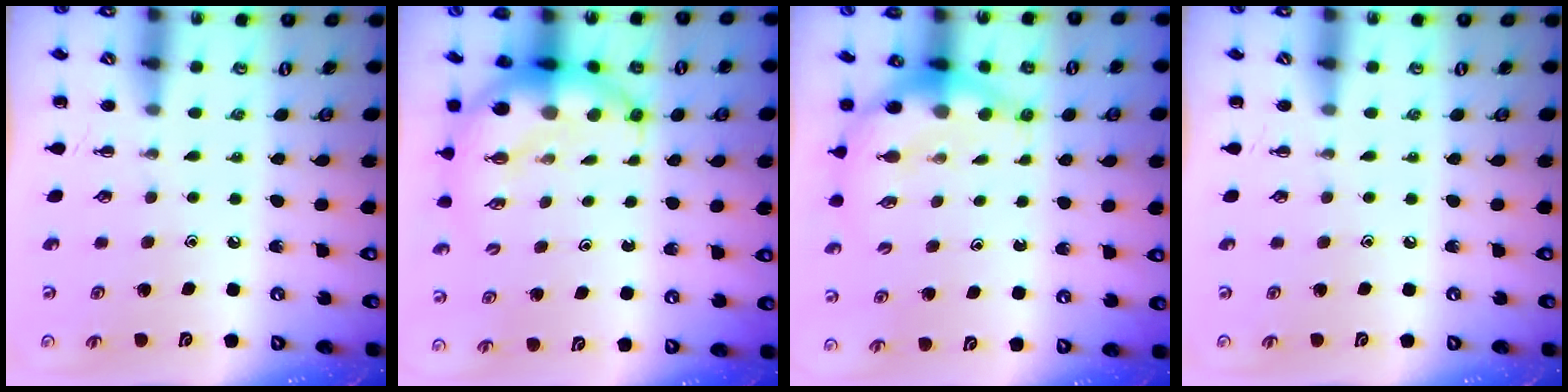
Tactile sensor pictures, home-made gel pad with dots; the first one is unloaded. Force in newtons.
{"total": 9.4, "press": 9.1, "slide": 2.4}
{"total": 7.8, "press": 7.6, "slide": 1.6}
{"total": 0.0}